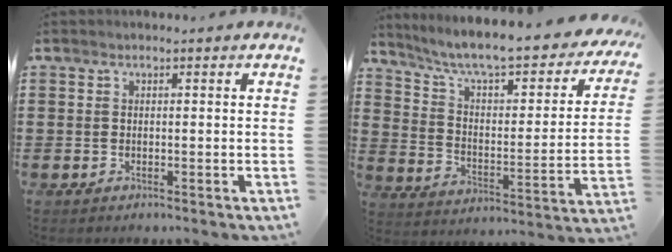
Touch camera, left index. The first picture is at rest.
{"total": 7.6, "force": [6.4, 0.7, 4.2], "torque": [-0.106, -0.052, 0.103]}